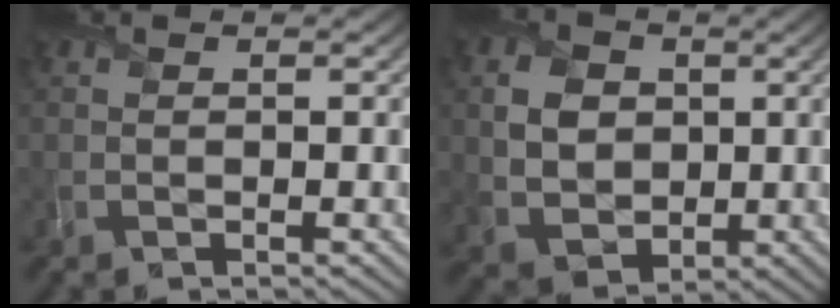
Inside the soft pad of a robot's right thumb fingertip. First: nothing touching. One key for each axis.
{"total": 6.4, "fx": 0.9, "fy": 5.4, "fz": 3.3, "tx": -0.084, "ty": -0.003, "tz": 0.012}